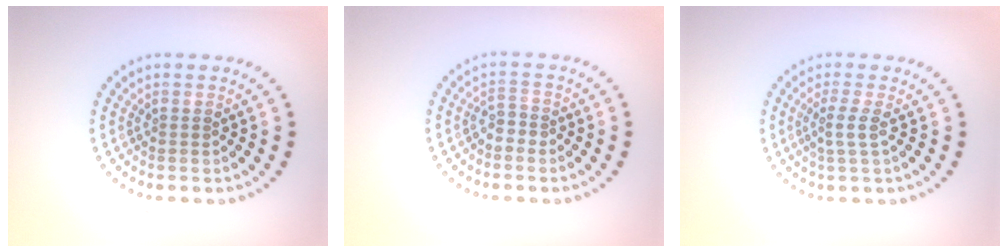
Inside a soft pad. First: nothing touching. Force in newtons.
{"total": 1.4, "press": 1.1, "slide": 0.8}
{"total": 1.8, "press": 1.3, "slide": 1.3}